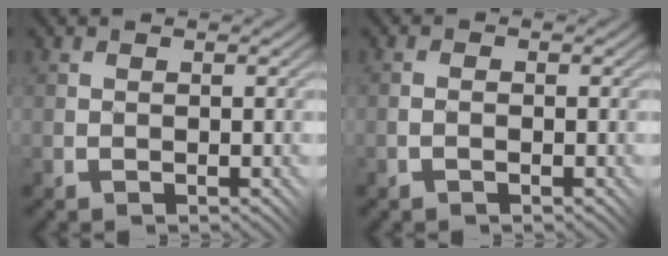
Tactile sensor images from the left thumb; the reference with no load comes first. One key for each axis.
{"total": 0.9, "fx": -0.4, "fy": 0.5, "fz": 0.6, "tx": 0.000, "ty": 0.007, "tz": -0.006}